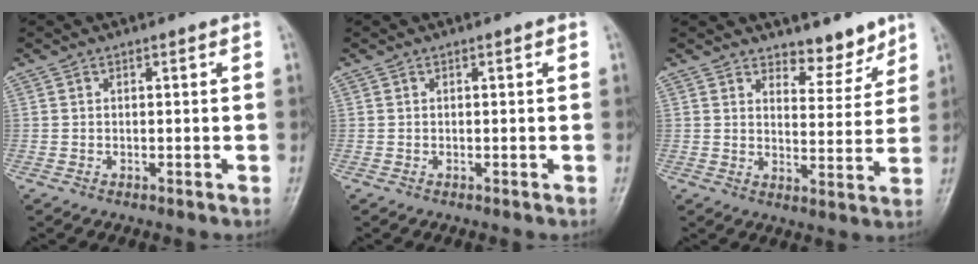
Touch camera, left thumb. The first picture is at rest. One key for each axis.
{"total": 0.0}
{"total": 6.0, "fx": 5.2, "fy": 2.5, "fz": 1.7, "tx": 0.006, "ty": -0.045, "tz": 0.083}